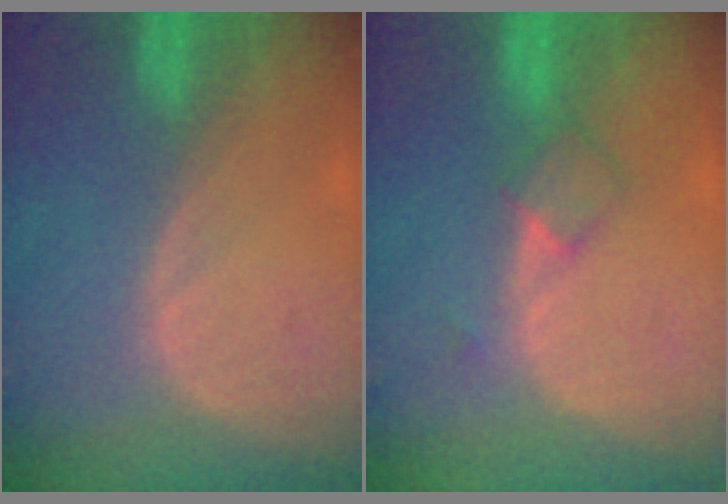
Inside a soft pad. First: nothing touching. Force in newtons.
{"total": 3.0, "press": 2.7, "slide": 1.2}